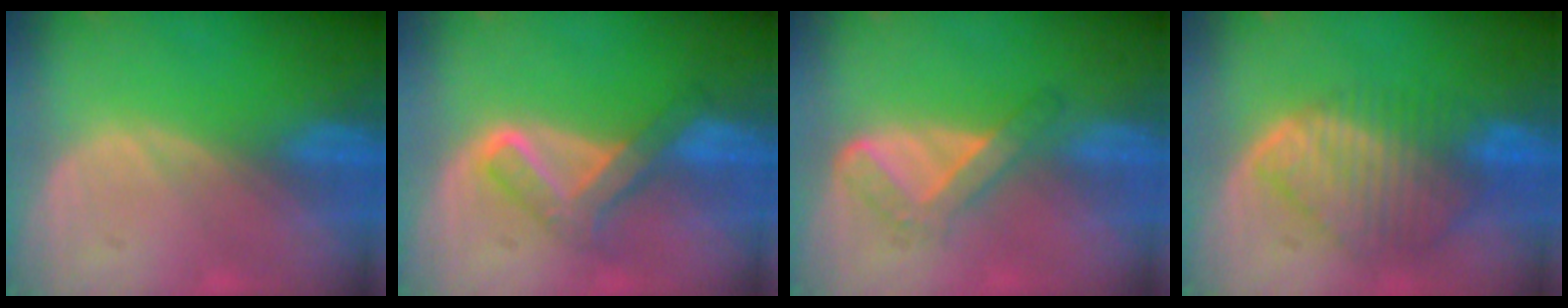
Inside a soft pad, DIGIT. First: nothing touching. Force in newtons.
{"total": 5.7, "press": 5.6, "slide": 1.2}
{"total": 4.5, "press": 4.2, "slide": 1.6}
{"total": 8.9, "press": 7.7, "slide": 4.5}